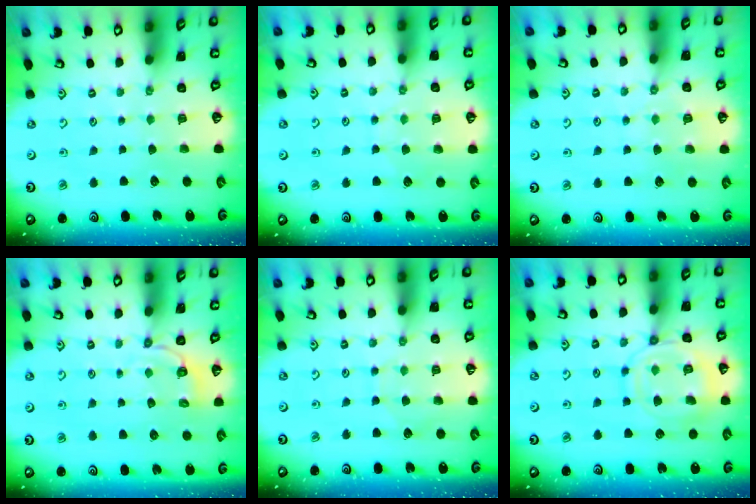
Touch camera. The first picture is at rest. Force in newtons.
{"total": 5.5, "press": 5.5, "slide": 0.6}
{"total": 4.6, "press": 4.6, "slide": 0.6}
{"total": 3.0, "press": 1.8, "slide": 2.4}
{"total": 5.1, "press": 5.0, "slide": 0.5}
{"total": 13.9, "press": 13.9, "slide": 1.2}